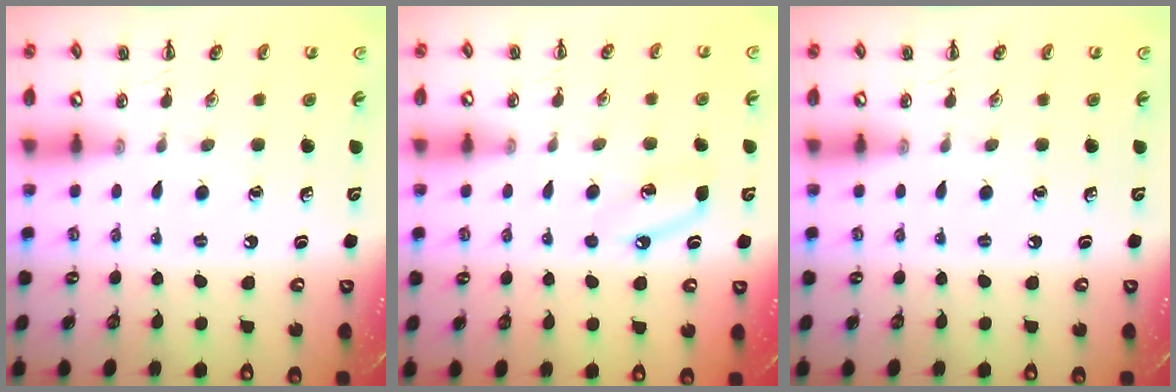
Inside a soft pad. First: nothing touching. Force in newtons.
{"total": 4.6, "press": 4.4, "slide": 1.4}
{"total": 0.0}